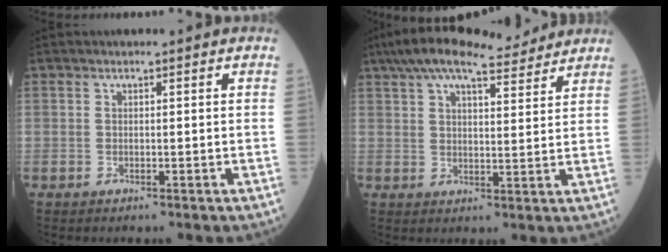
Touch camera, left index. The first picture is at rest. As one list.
[{"total": 14.1, "force": [12.1, 2.5, 6.8], "torque": [-0.122, 0.036, 0.181]}]